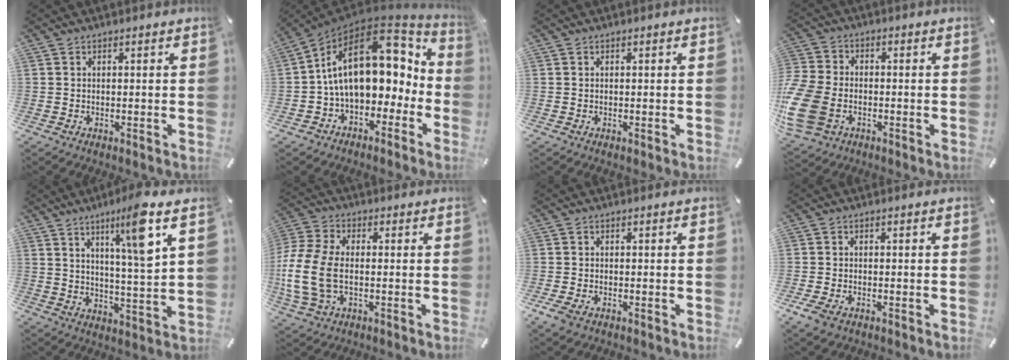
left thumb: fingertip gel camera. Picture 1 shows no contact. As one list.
[{"total": 20.9, "force": [3.8, 12.9, 16.0], "torque": [-0.274, -0.026, 0.073]}, {"total": 0.0}, {"total": 13.2, "force": [-4.3, 9.7, 7.9], "torque": [-0.183, 0.024, -0.076]}, {"total": 11.8, "force": [6.5, 1.1, 9.8], "torque": [-0.154, -0.033, 0.097]}, {"total": 12.4, "force": [-1.9, 8.2, 9.0], "torque": [-0.208, 0.002, -0.033]}, {"total": 2.3, "force": [-1.3, 1.4, 1.3], "torque": [-0.035, -0.002, -0.029]}, {"total": 3.0, "force": [-1.8, 1.8, 1.7], "torque": [-0.040, 0.004, -0.036]}]